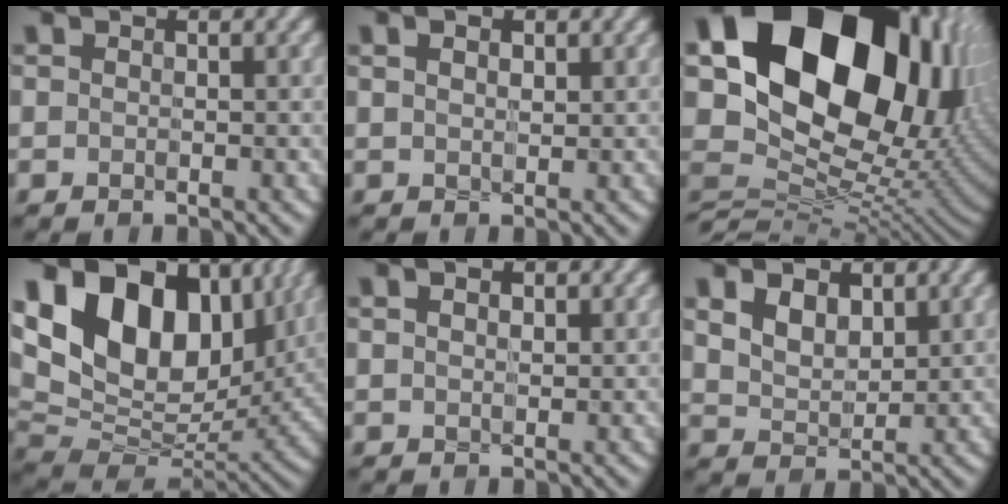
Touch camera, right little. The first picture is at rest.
{"total": 1.6, "force": [0.7, 0.8, 1.2], "torque": [-0.021, -0.001, 0.014]}
{"total": 21.5, "force": [7.4, 14.9, 13.6], "torque": [-0.236, 0.005, 0.153]}
{"total": 16.5, "force": [6.6, 10.3, 11.0], "torque": [-0.209, 0.039, 0.110]}
{"total": 1.3, "force": [0.6, 0.7, 1.0], "torque": [-0.016, 0.000, 0.011]}
{"total": 3.4, "force": [1.3, 2.4, 2.1], "torque": [-0.049, -0.010, 0.016]}